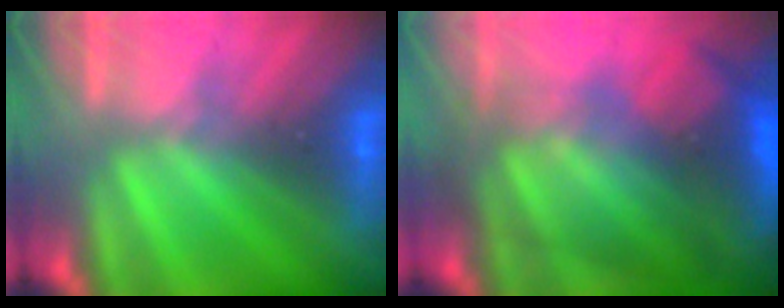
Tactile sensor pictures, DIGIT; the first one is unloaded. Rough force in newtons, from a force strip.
{"total": 9.9}